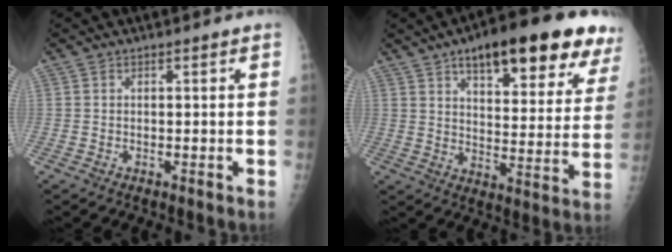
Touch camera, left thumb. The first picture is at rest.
{"total": 24.0, "force": [14.0, 8.3, 17.6], "torque": [-0.205, -0.027, 0.193]}